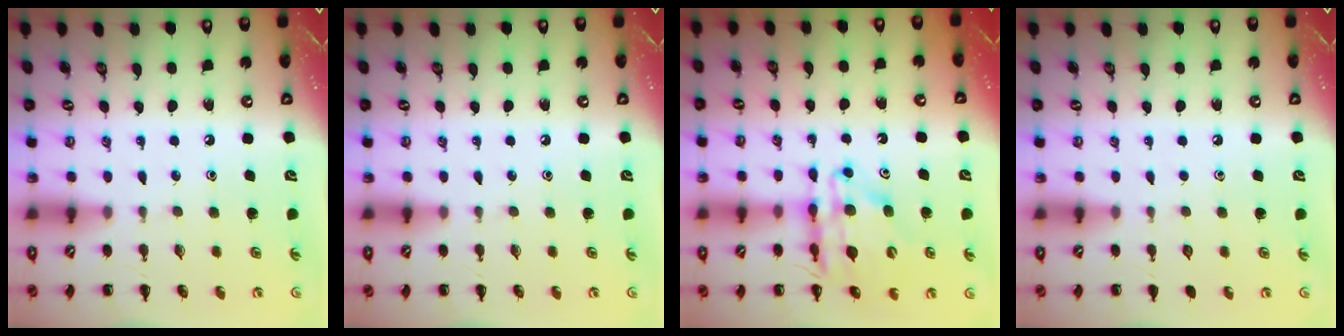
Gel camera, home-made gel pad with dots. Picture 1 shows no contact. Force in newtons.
{"total": 0.0}
{"total": 13.0, "press": 12.5, "slide": 3.7}
{"total": 0.0}